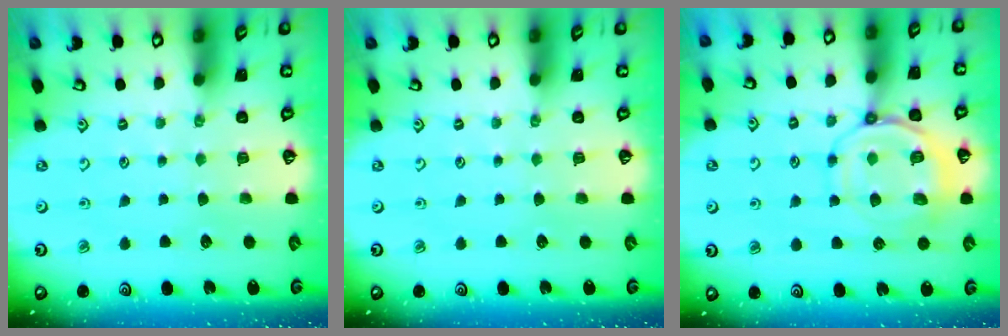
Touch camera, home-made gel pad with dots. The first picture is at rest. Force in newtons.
{"total": 0.0}
{"total": 10.0, "press": 9.9, "slide": 1.1}